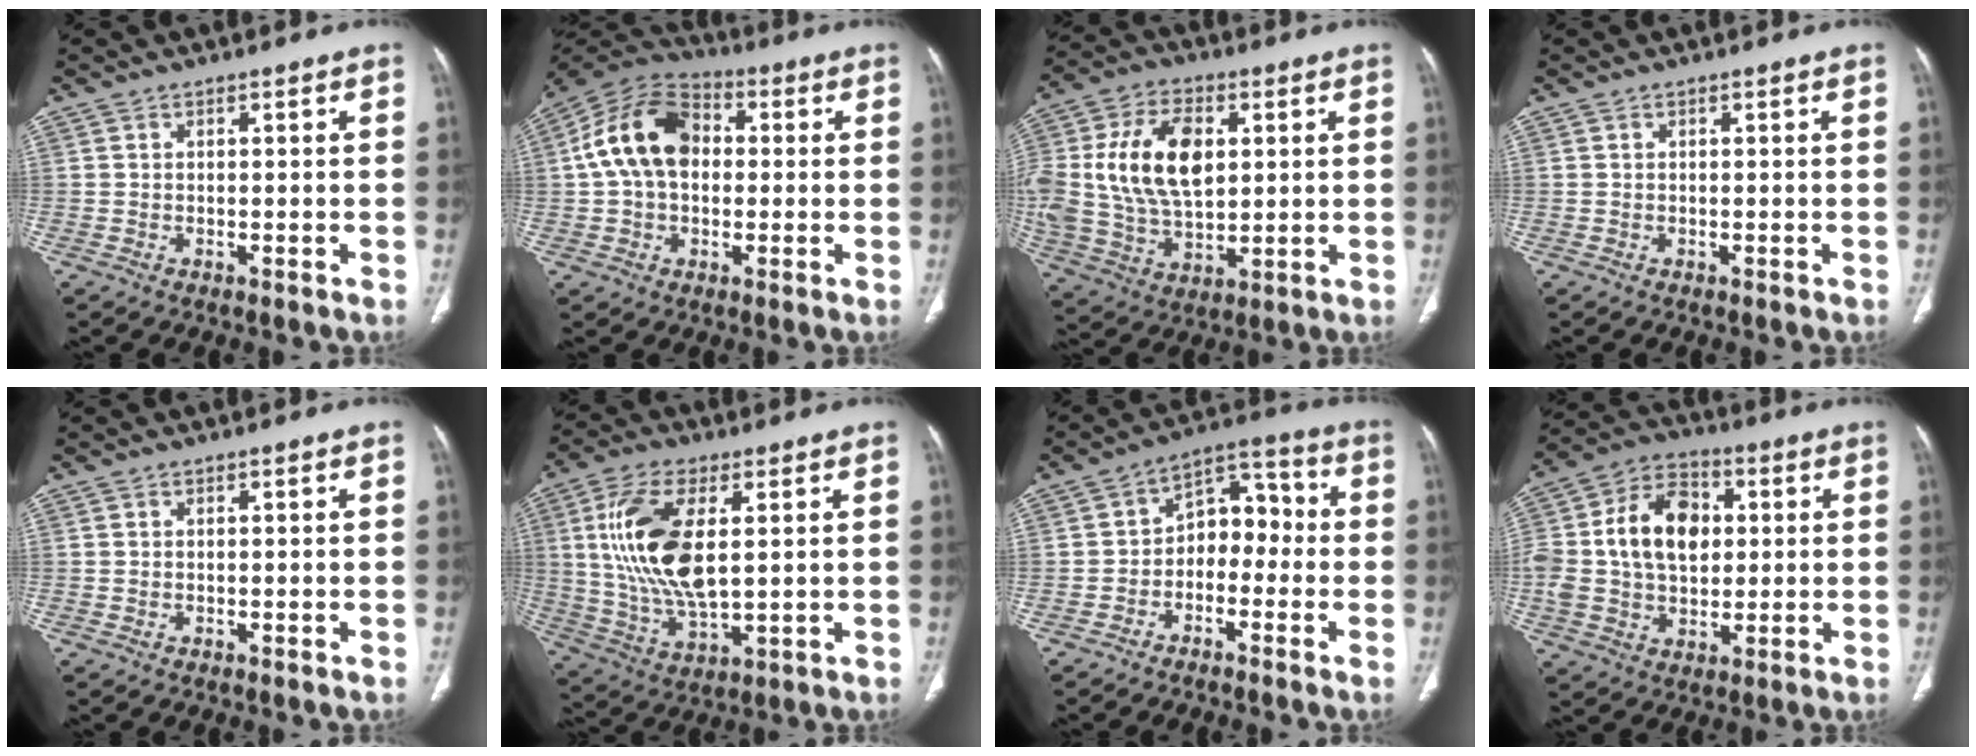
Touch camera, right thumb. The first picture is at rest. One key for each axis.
{"total": 14.9, "fx": 1.4, "fy": 10.4, "fz": 10.6, "tx": -0.180, "ty": 0.031, "tz": 0.013}
{"total": 18.8, "fx": 3.4, "fy": 11.6, "fz": 14.5, "tx": -0.275, "ty": -0.003, "tz": 0.068}
{"total": 0.0}
{"total": 0.0}
{"total": 16.6, "fx": 3.1, "fy": 7.6, "fz": 14.4, "tx": -0.291, "ty": -0.013, "tz": 0.068}
{"total": 8.6, "fx": -1.8, "fy": 6.1, "fz": 5.9, "tx": -0.051, "ty": 0.045, "tz": -0.045}
{"total": 17.1, "fx": 2.1, "fy": 11.9, "fz": 12.1, "tx": -0.209, "ty": 0.018, "tz": 0.036}